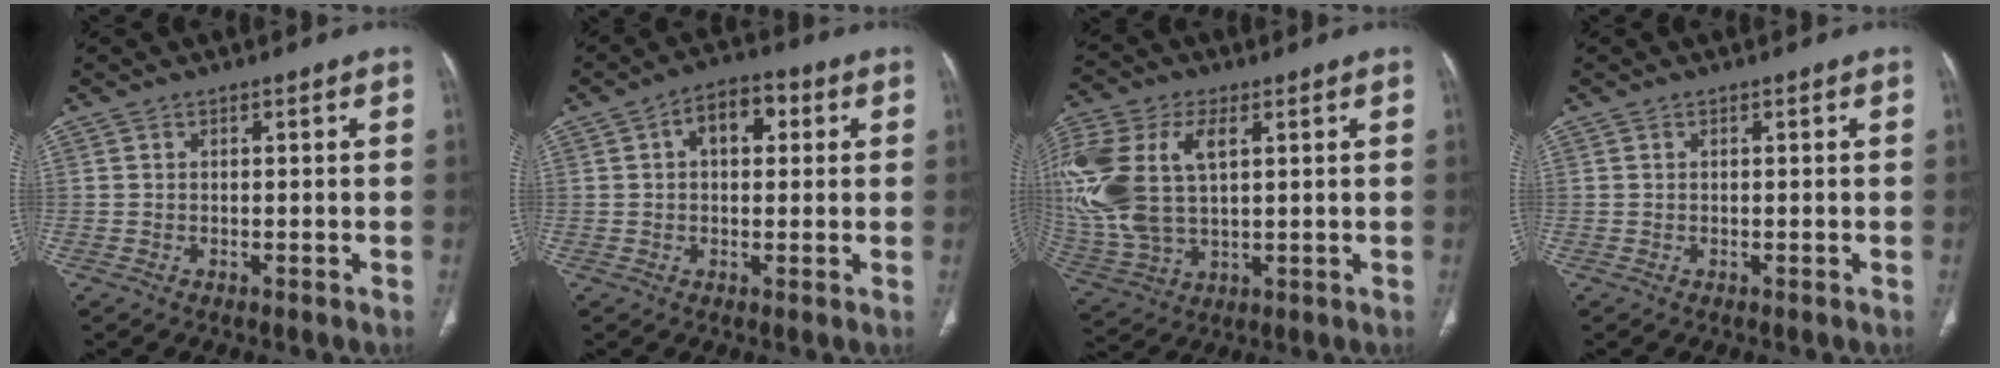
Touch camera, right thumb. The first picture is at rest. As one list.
[{"total": 7.3, "force": [1.8, 4.4, 5.5], "torque": [-0.070, 0.017, 0.021]}, {"total": 22.0, "force": [4.7, 12.8, 17.4], "torque": [-0.432, 0.004, 0.091]}, {"total": 0.0}]